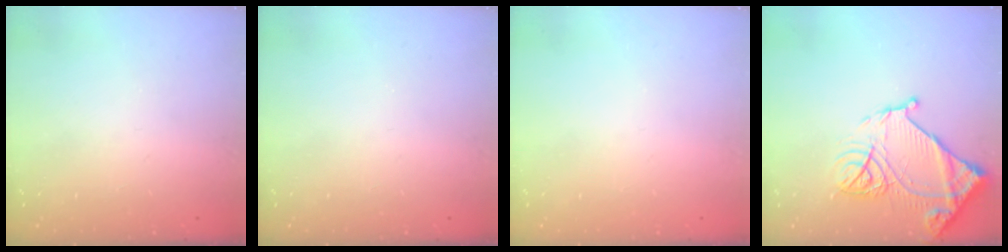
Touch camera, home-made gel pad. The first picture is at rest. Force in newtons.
{"total": 0.0}
{"total": 0.0}
{"total": 16.4, "press": 16.3, "slide": 1.6}